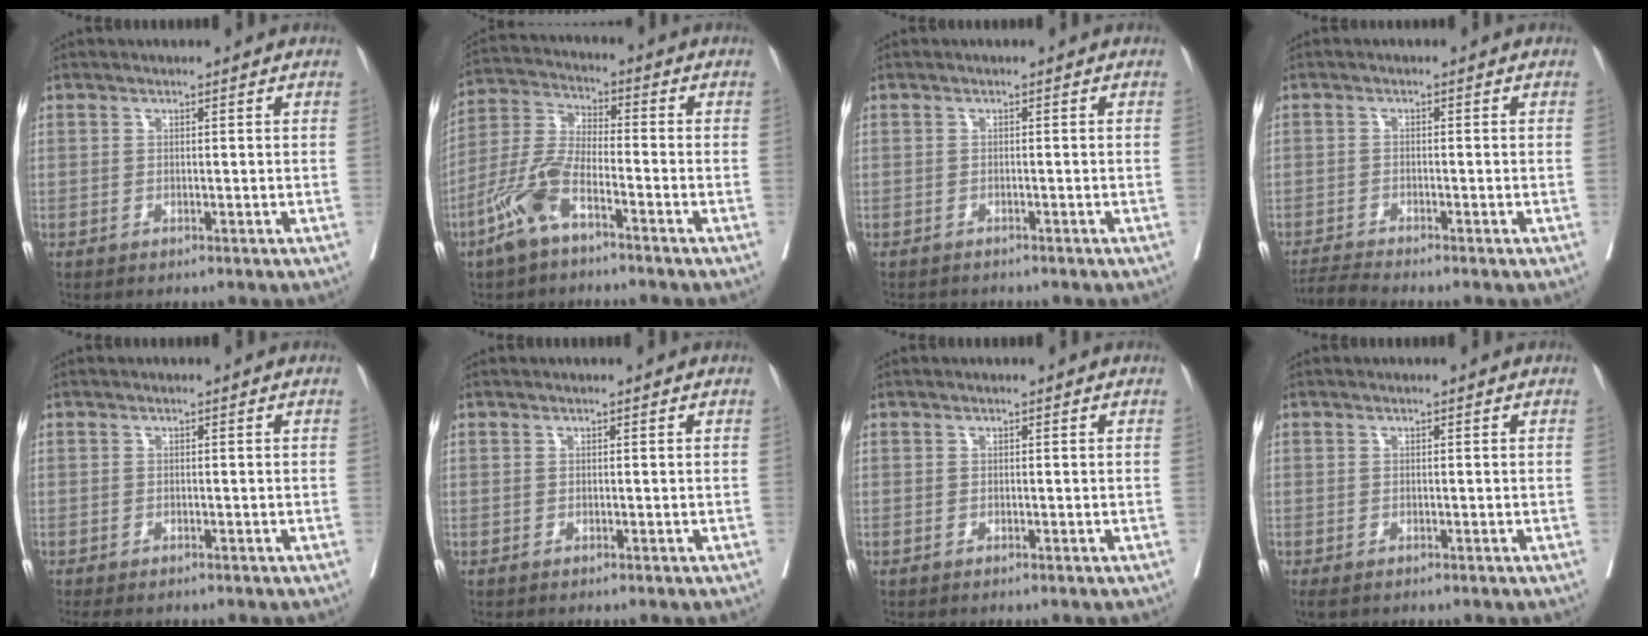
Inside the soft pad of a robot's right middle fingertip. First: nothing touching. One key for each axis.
{"total": 8.7, "fx": -5.2, "fy": 2.5, "fz": 6.5, "tx": -0.156, "ty": -0.003, "tz": -0.113}
{"total": 2.6, "fx": -2.4, "fy": 0.8, "fz": 0.5, "tx": -0.007, "ty": -0.005, "tz": -0.034}
{"total": 2.7, "fx": -2.5, "fy": -1.1, "fz": 0.2, "tx": -0.011, "ty": -0.016, "tz": -0.050}
{"total": 2.7, "fx": -2.2, "fy": 0.9, "fz": 1.2, "tx": -0.016, "ty": -0.008, "tz": -0.029}
{"total": 0.0}
{"total": 0.0}
{"total": 1.7, "fx": -1.2, "fy": 0.8, "fz": 0.9, "tx": -0.014, "ty": -0.005, "tz": -0.017}